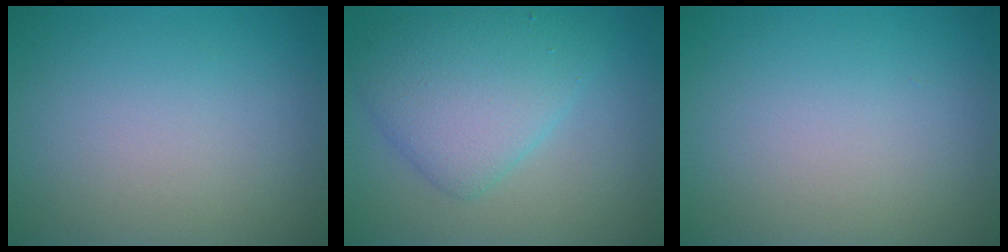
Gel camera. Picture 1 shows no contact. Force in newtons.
{"total": 5.4, "press": 5.4, "slide": 0.2}
{"total": 0.0}